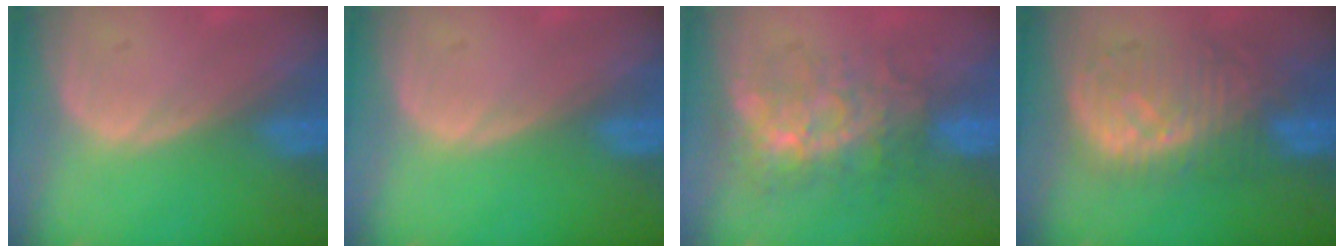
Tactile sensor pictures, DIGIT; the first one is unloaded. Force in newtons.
{"total": 0.0}
{"total": 8.5, "press": 7.5, "slide": 4.1}
{"total": 9.4, "press": 8.9, "slide": 3.2}